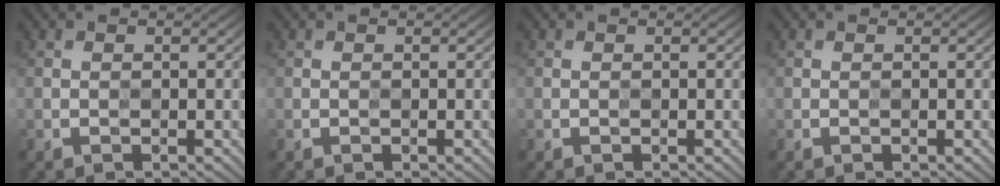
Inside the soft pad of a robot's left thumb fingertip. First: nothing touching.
{"total": 0.0}
{"total": 0.0}
{"total": 0.0}